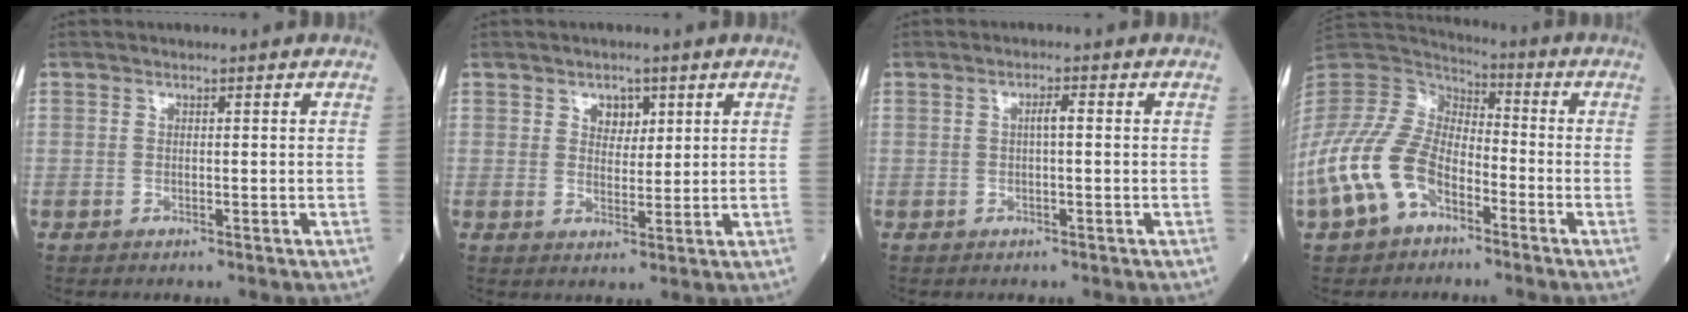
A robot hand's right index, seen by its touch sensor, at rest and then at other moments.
{"total": 3.1, "force": [1.6, 2.1, 1.6], "torque": [-0.019, 0.003, 0.025]}
{"total": 1.6, "force": [0.1, 0.2, 1.6], "torque": [-0.028, 0.005, 0.001]}
{"total": 14.7, "force": [-7.0, 8.5, 9.8], "torque": [-0.227, 0.010, -0.140]}